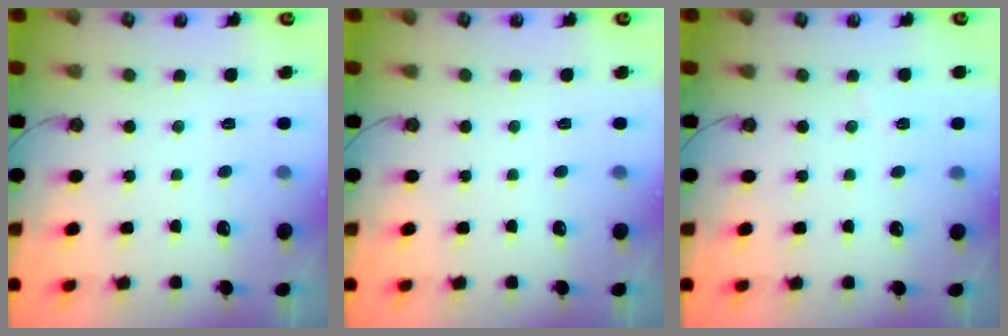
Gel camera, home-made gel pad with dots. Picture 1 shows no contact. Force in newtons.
{"total": 0.0}
{"total": 3.0, "press": 2.0, "slide": 2.2}